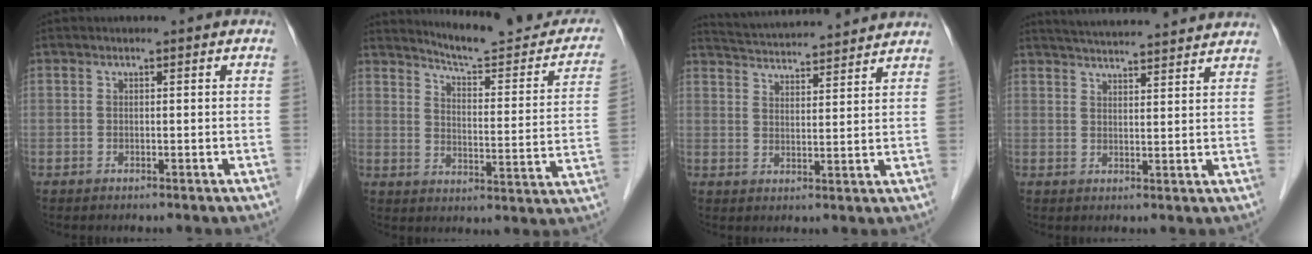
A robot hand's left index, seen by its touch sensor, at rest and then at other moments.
{"total": 16.7, "force": [15.6, 2.3, 5.6], "torque": [-0.063, -0.050, 0.191]}
{"total": 15.1, "force": [14.3, 1.3, 4.8], "torque": [-0.088, 0.032, 0.206]}
{"total": 15.8, "force": [14.7, 1.2, 5.6], "torque": [-0.090, 0.031, 0.197]}